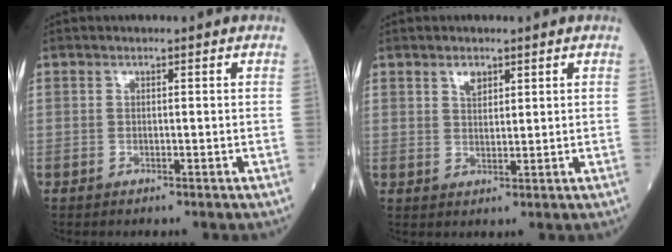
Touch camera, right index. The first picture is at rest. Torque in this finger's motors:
{"motor_torque": [0.02, 0.02, 0.01, 0.02]}